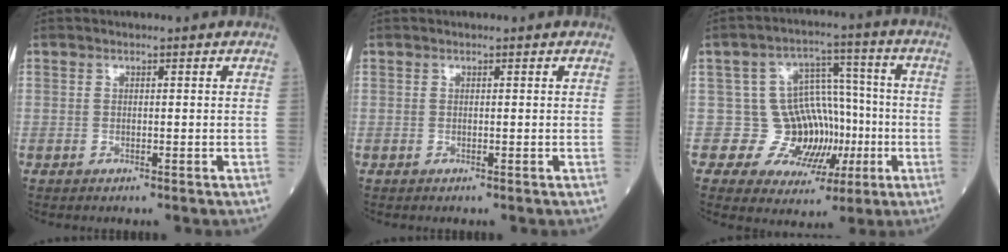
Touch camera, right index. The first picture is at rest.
{"total": 0.0}
{"total": 9.4, "force": [-1.8, 8.5, 3.5], "torque": [-0.031, 0.035, -0.016]}